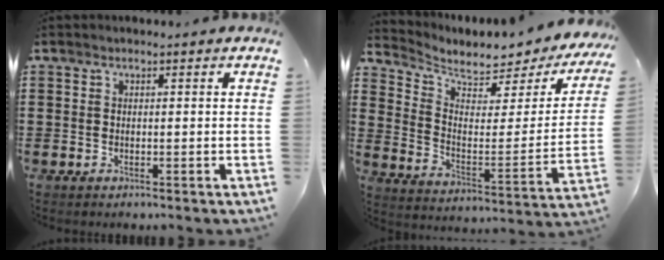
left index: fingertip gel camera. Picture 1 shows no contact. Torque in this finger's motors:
{"motor_torque": [-0.18, -0.76, 0.43, 0.08]}